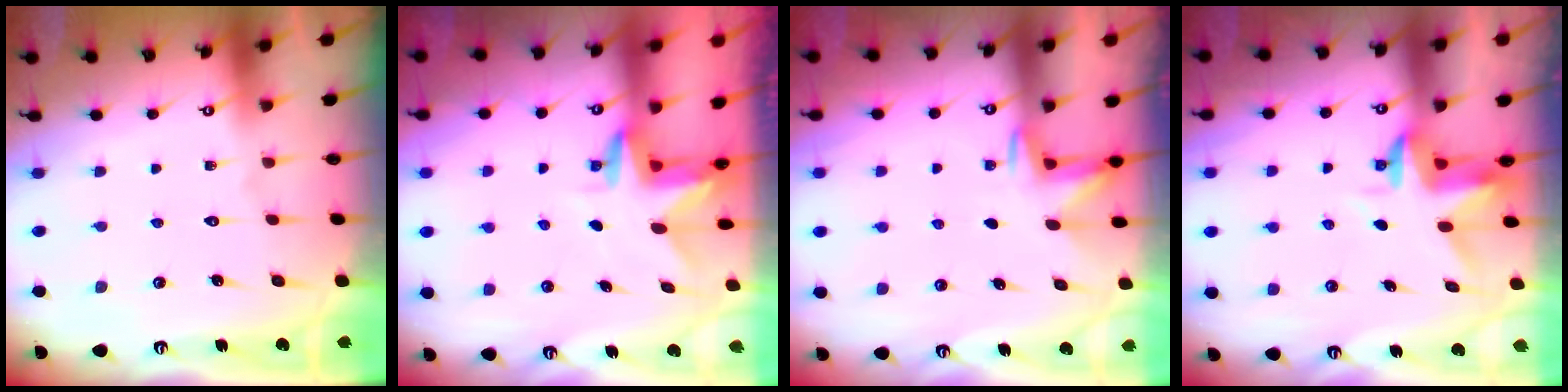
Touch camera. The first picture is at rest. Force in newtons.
{"total": 3.0, "press": 3.0, "slide": 0.2}
{"total": 2.5, "press": 2.4, "slide": 0.7}
{"total": 3.2, "press": 3.2, "slide": 0.4}